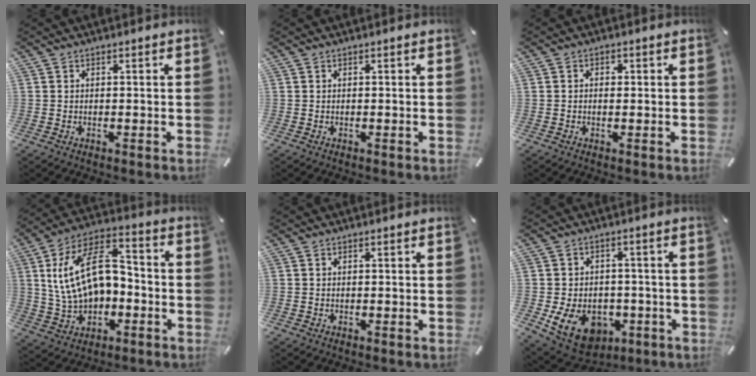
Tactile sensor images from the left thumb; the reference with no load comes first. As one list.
[{"total": 0.0}, {"total": 1.5, "force": [-0.1, 1.1, 1.1], "torque": [-0.014, 0.000, -0.004]}, {"total": 17.8, "force": [1.6, 11.9, 13.1], "torque": [-0.252, 0.009, 0.027]}, {"total": 0.0}, {"total": 12.1, "force": [-4.3, 9.1, 6.7], "torque": [-0.122, 0.020, -0.073]}]